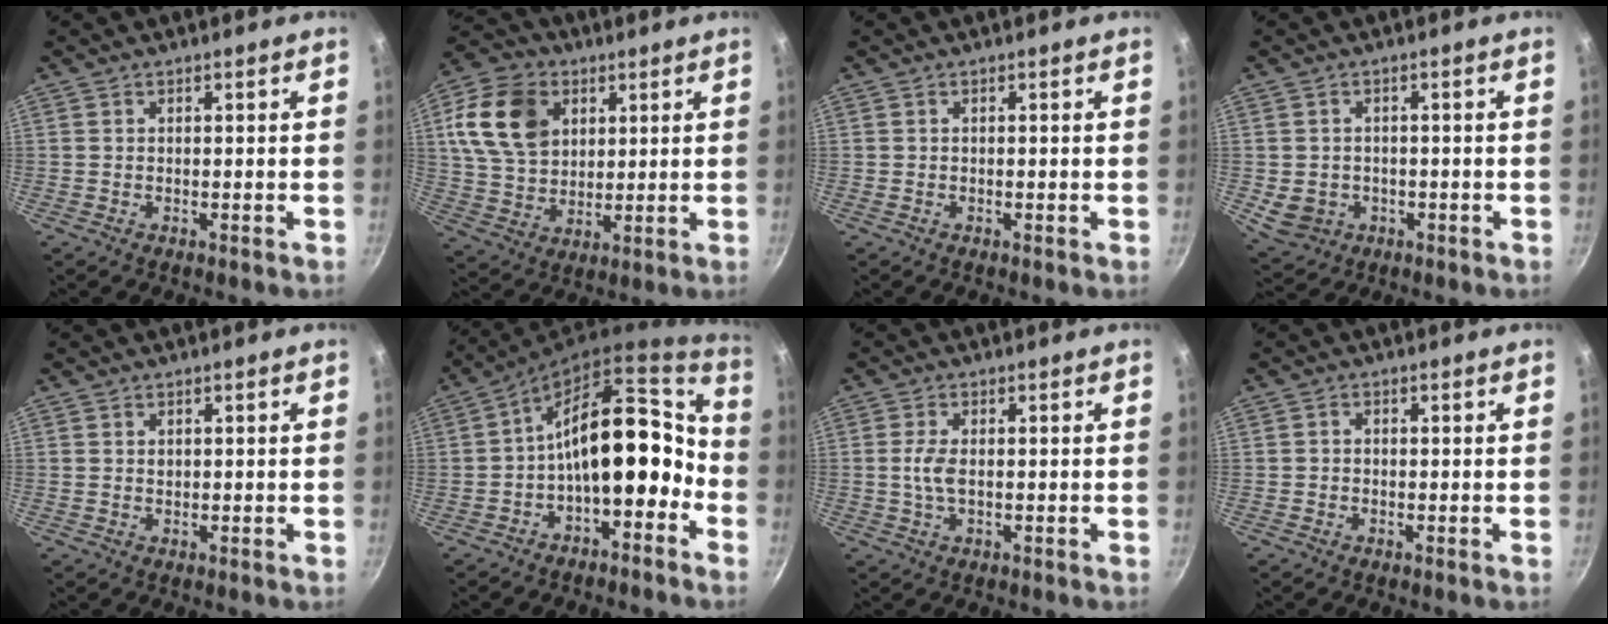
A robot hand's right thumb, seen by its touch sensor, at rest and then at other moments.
{"total": 15.6, "force": [5.0, 11.5, 9.3], "torque": [-0.154, -0.006, 0.092]}
{"total": 0.0}
{"total": 6.0, "force": [-1.3, 5.1, 2.8], "torque": [-0.039, 0.011, -0.004]}
{"total": 0.8, "force": [0.3, 0.6, 0.4], "torque": [-0.005, 0.002, 0.006]}
{"total": 14.3, "force": [-4.0, 7.5, 11.4], "torque": [-0.115, 0.075, -0.061]}
{"total": 3.5, "force": [-0.1, 1.6, 3.1], "torque": [-0.072, 0.001, -0.004]}
{"total": 0.9, "force": [-0.4, 0.7, 0.4], "torque": [-0.008, 0.004, -0.007]}